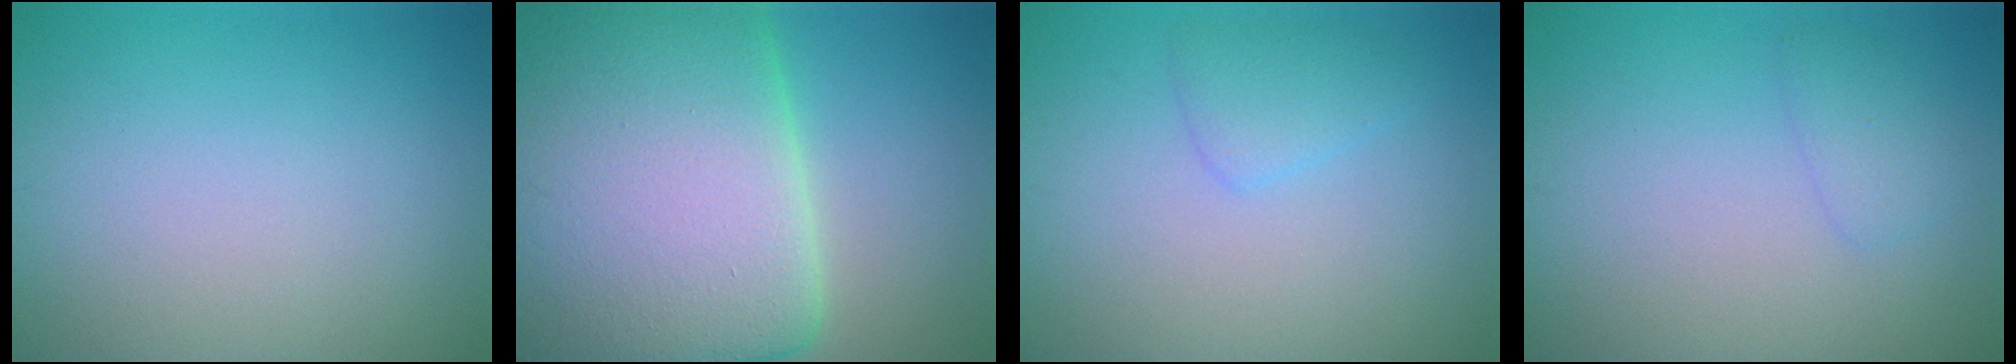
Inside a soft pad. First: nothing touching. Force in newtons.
{"total": 23.5, "press": 23.5, "slide": 1.1}
{"total": 1.8, "press": 1.8, "slide": 0.2}
{"total": 1.3, "press": 1.3, "slide": 0.0}